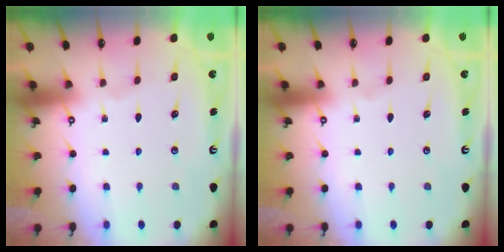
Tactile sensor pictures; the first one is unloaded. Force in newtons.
{"total": 0.0}